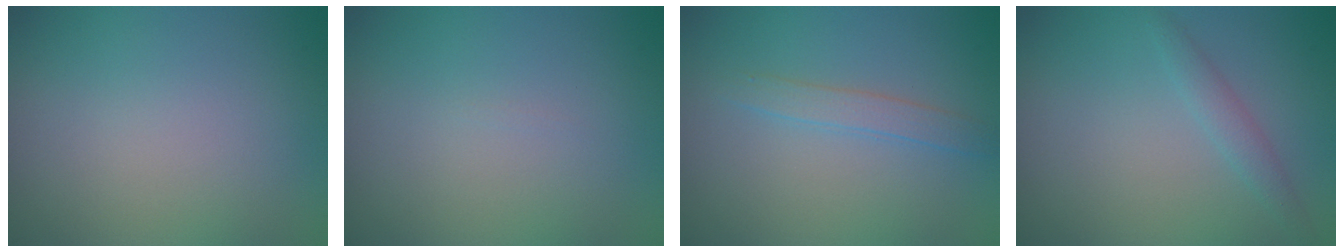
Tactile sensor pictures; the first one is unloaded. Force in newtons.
{"total": 0.0}
{"total": 1.5, "press": 1.5, "slide": 0.0}
{"total": 1.4, "press": 1.4, "slide": 0.1}